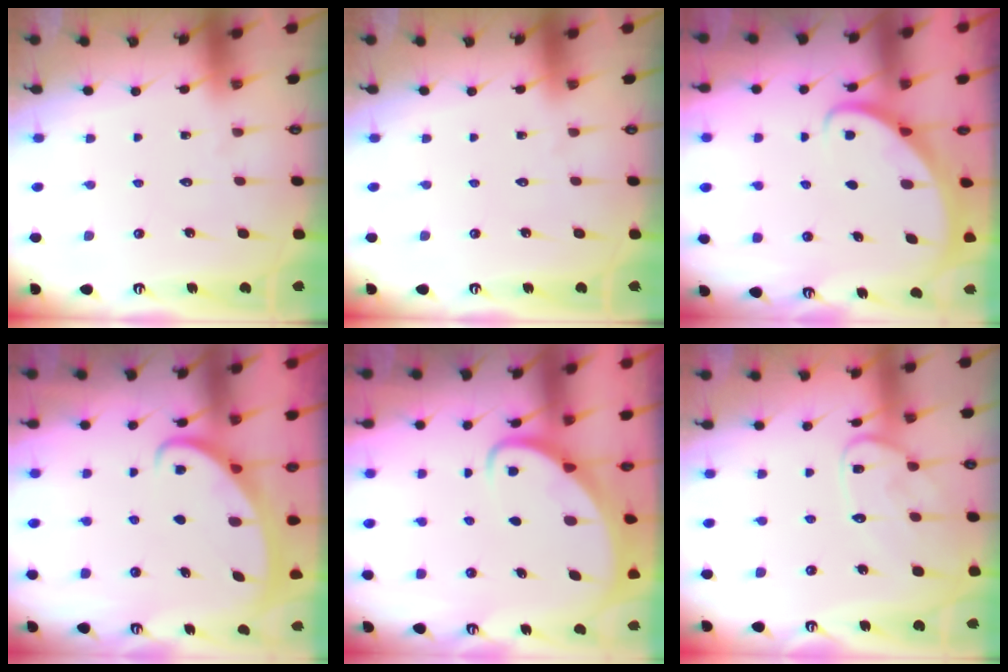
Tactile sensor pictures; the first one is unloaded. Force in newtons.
{"total": 0.0}
{"total": 2.8, "press": 2.8, "slide": 0.2}
{"total": 2.5, "press": 2.5, "slide": 0.3}
{"total": 2.8, "press": 2.8, "slide": 0.3}
{"total": 12.0, "press": 12.0, "slide": 0.9}